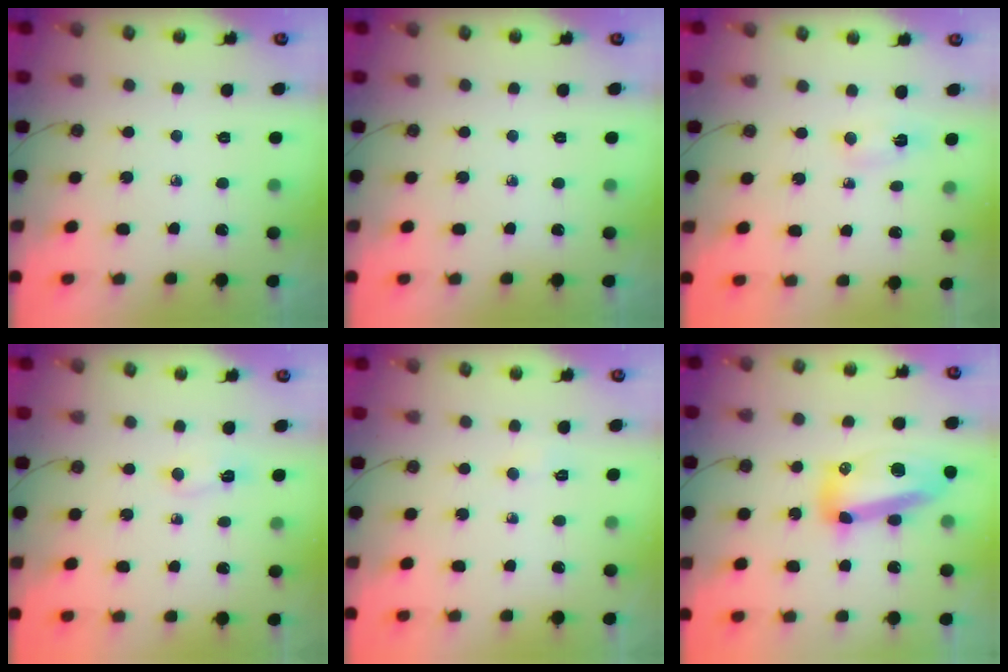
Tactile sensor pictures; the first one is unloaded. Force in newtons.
{"total": 0.0}
{"total": 4.9, "press": 1.9, "slide": 4.6}
{"total": 3.6, "press": 3.3, "slide": 1.5}
{"total": 2.8, "press": 2.8, "slide": 0.4}
{"total": 14.8, "press": 14.5, "slide": 2.7}